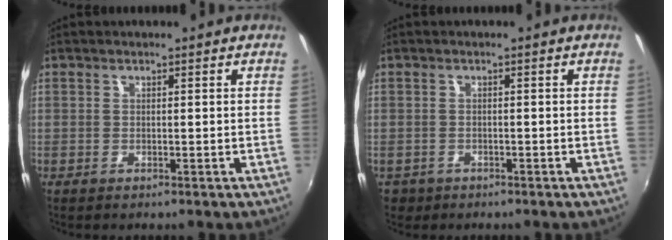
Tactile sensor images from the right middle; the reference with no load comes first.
{"total": 3.0, "force": [-1.5, 2.5, 0.9], "torque": [-0.026, -0.006, -0.021]}